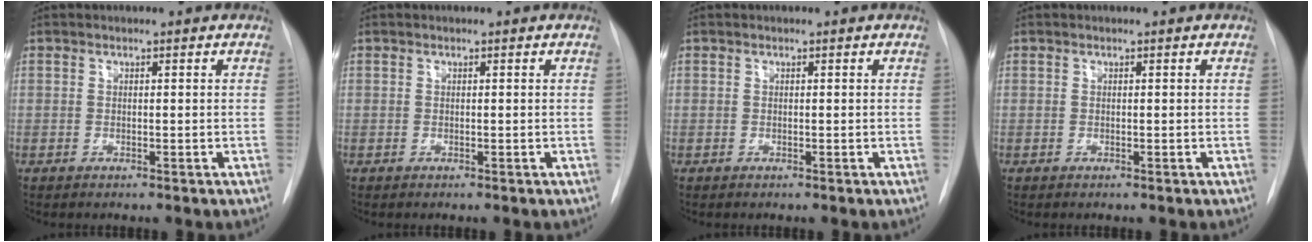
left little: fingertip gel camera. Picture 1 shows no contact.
{"total": 0.0}
{"total": 0.0}
{"total": 0.0}